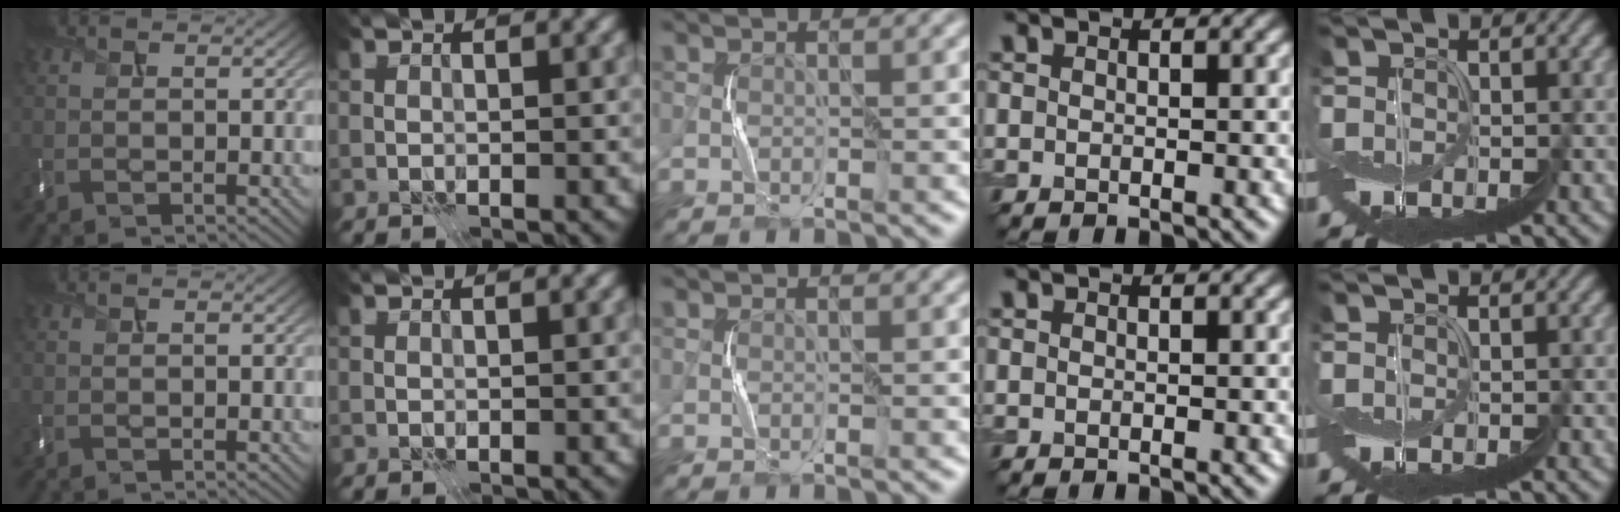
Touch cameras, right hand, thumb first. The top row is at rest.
{}